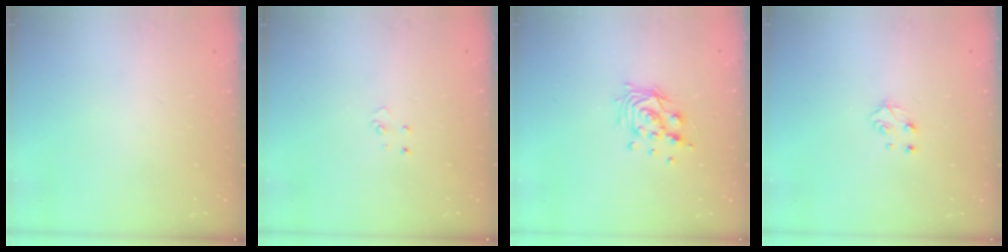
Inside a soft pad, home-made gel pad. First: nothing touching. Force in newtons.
{"total": 2.9, "press": 2.9, "slide": 0.2}
{"total": 10.5, "press": 10.5, "slide": 0.6}
{"total": 4.9, "press": 4.8, "slide": 0.6}